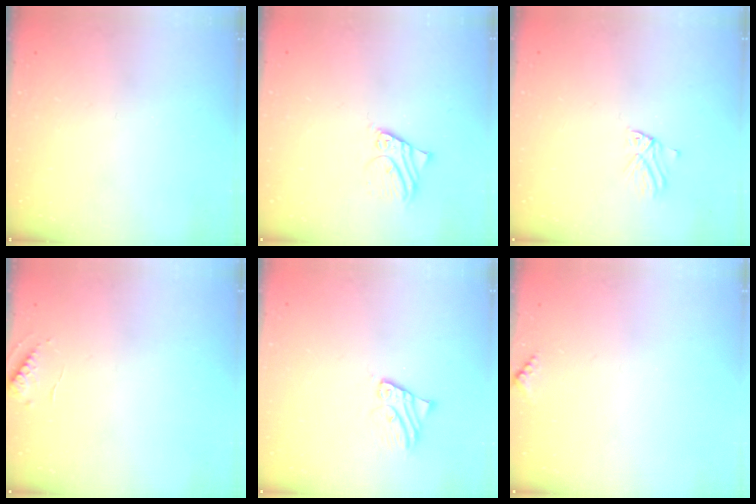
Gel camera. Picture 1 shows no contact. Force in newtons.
{"total": 2.4, "press": 2.4, "slide": 0.1}
{"total": 1.8, "press": 1.8, "slide": 0.1}
{"total": 5.4, "press": 5.4, "slide": 0.6}
{"total": 2.6, "press": 2.6, "slide": 0.1}
{"total": 4.4, "press": 4.2, "slide": 1.5}